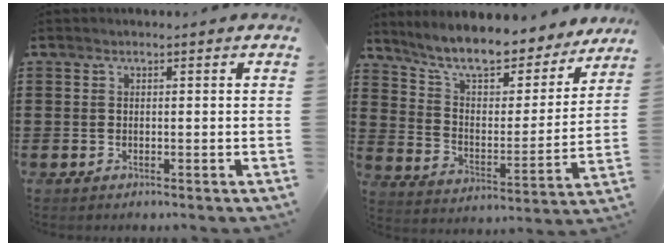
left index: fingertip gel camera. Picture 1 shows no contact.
{"total": 9.1, "force": [8.2, 1.3, 3.9], "torque": [-0.103, -0.054, 0.139]}